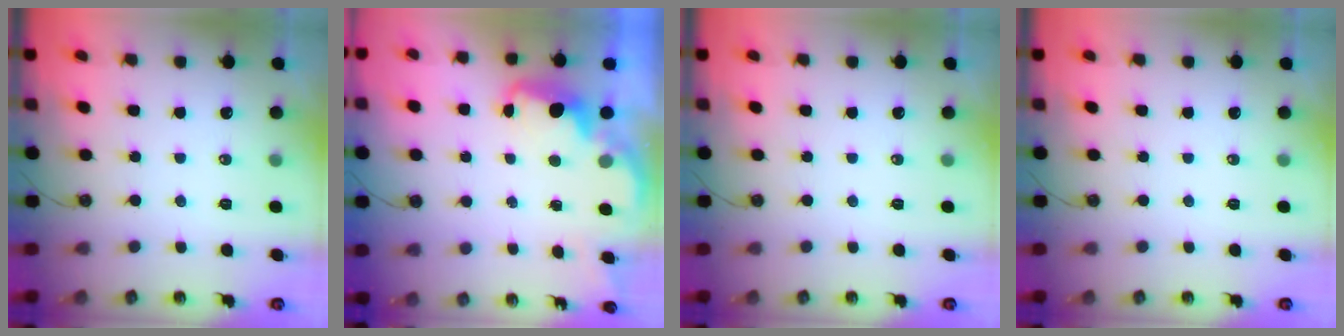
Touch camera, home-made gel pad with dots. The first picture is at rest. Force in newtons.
{"total": 2.5, "press": 2.4, "slide": 0.7}
{"total": 0.0}
{"total": 0.0}